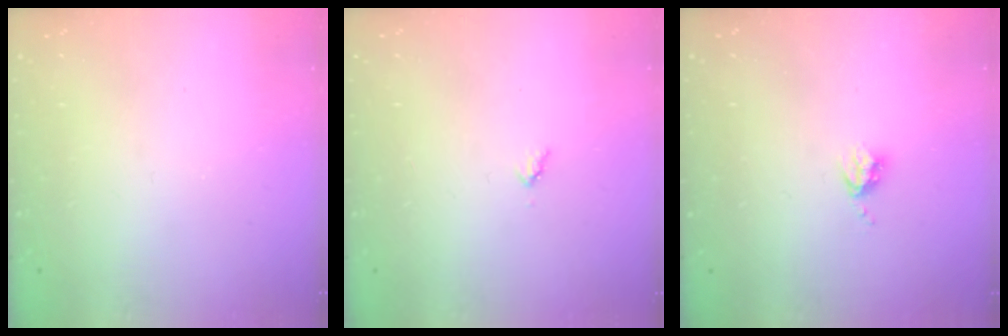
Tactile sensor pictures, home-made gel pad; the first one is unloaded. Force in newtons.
{"total": 3.0, "press": 3.0, "slide": 0.3}
{"total": 3.8, "press": 3.8, "slide": 0.4}